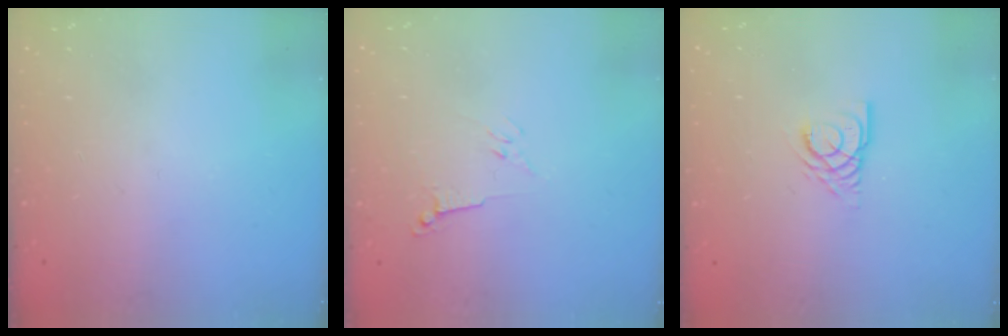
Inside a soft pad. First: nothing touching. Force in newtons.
{"total": 3.0, "press": 2.9, "slide": 0.8}
{"total": 4.5, "press": 4.4, "slide": 0.4}